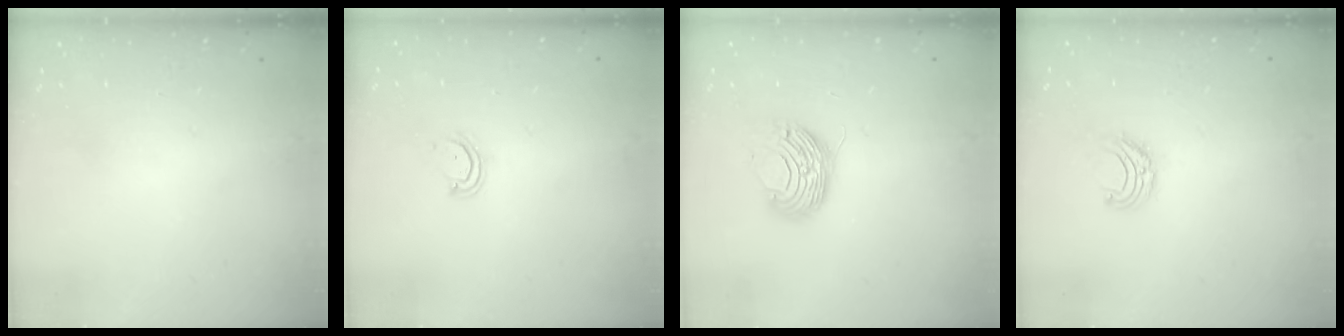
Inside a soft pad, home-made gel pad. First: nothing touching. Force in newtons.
{"total": 3.6, "press": 3.6, "slide": 0.3}
{"total": 9.3, "press": 9.3, "slide": 0.3}
{"total": 6.3, "press": 6.3, "slide": 0.5}